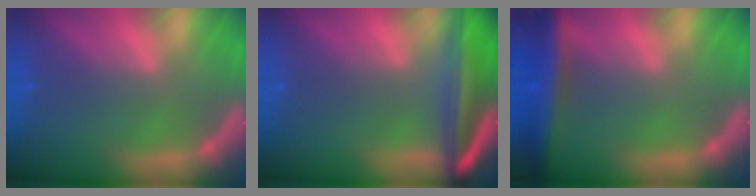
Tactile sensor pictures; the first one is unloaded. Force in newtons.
{"total": 10.0}
{"total": 6.0}